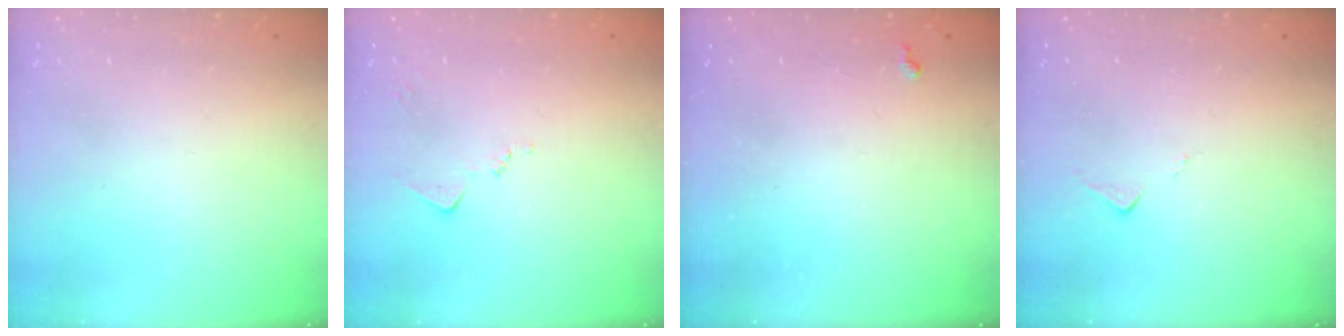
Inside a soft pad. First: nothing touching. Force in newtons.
{"total": 7.8, "press": 7.8, "slide": 0.5}
{"total": 4.1, "press": 4.0, "slide": 0.7}
{"total": 5.1, "press": 5.0, "slide": 0.7}